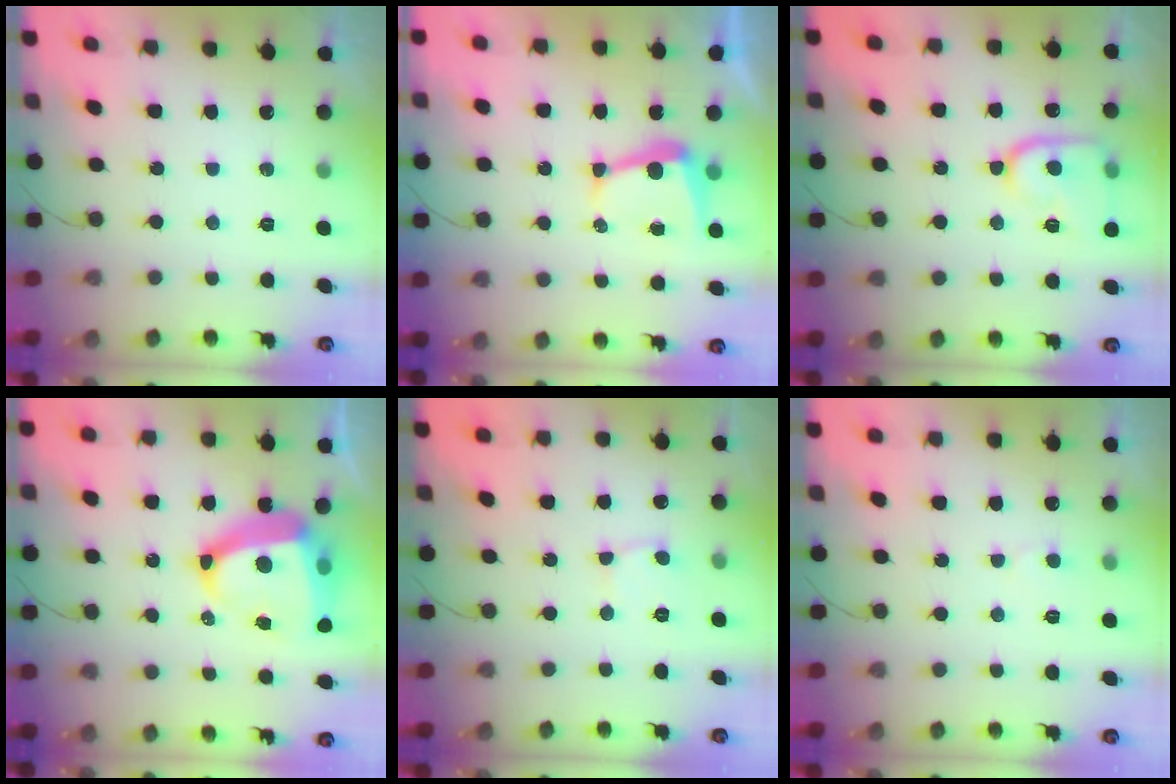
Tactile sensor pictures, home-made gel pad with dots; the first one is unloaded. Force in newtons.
{"total": 5.8, "press": 5.8, "slide": 0.7}
{"total": 13.3, "press": 13.2, "slide": 1.4}
{"total": 17.4, "press": 17.3, "slide": 2.0}
{"total": 2.6, "press": 2.6, "slide": 0.2}
{"total": 3.7, "press": 3.7, "slide": 0.3}